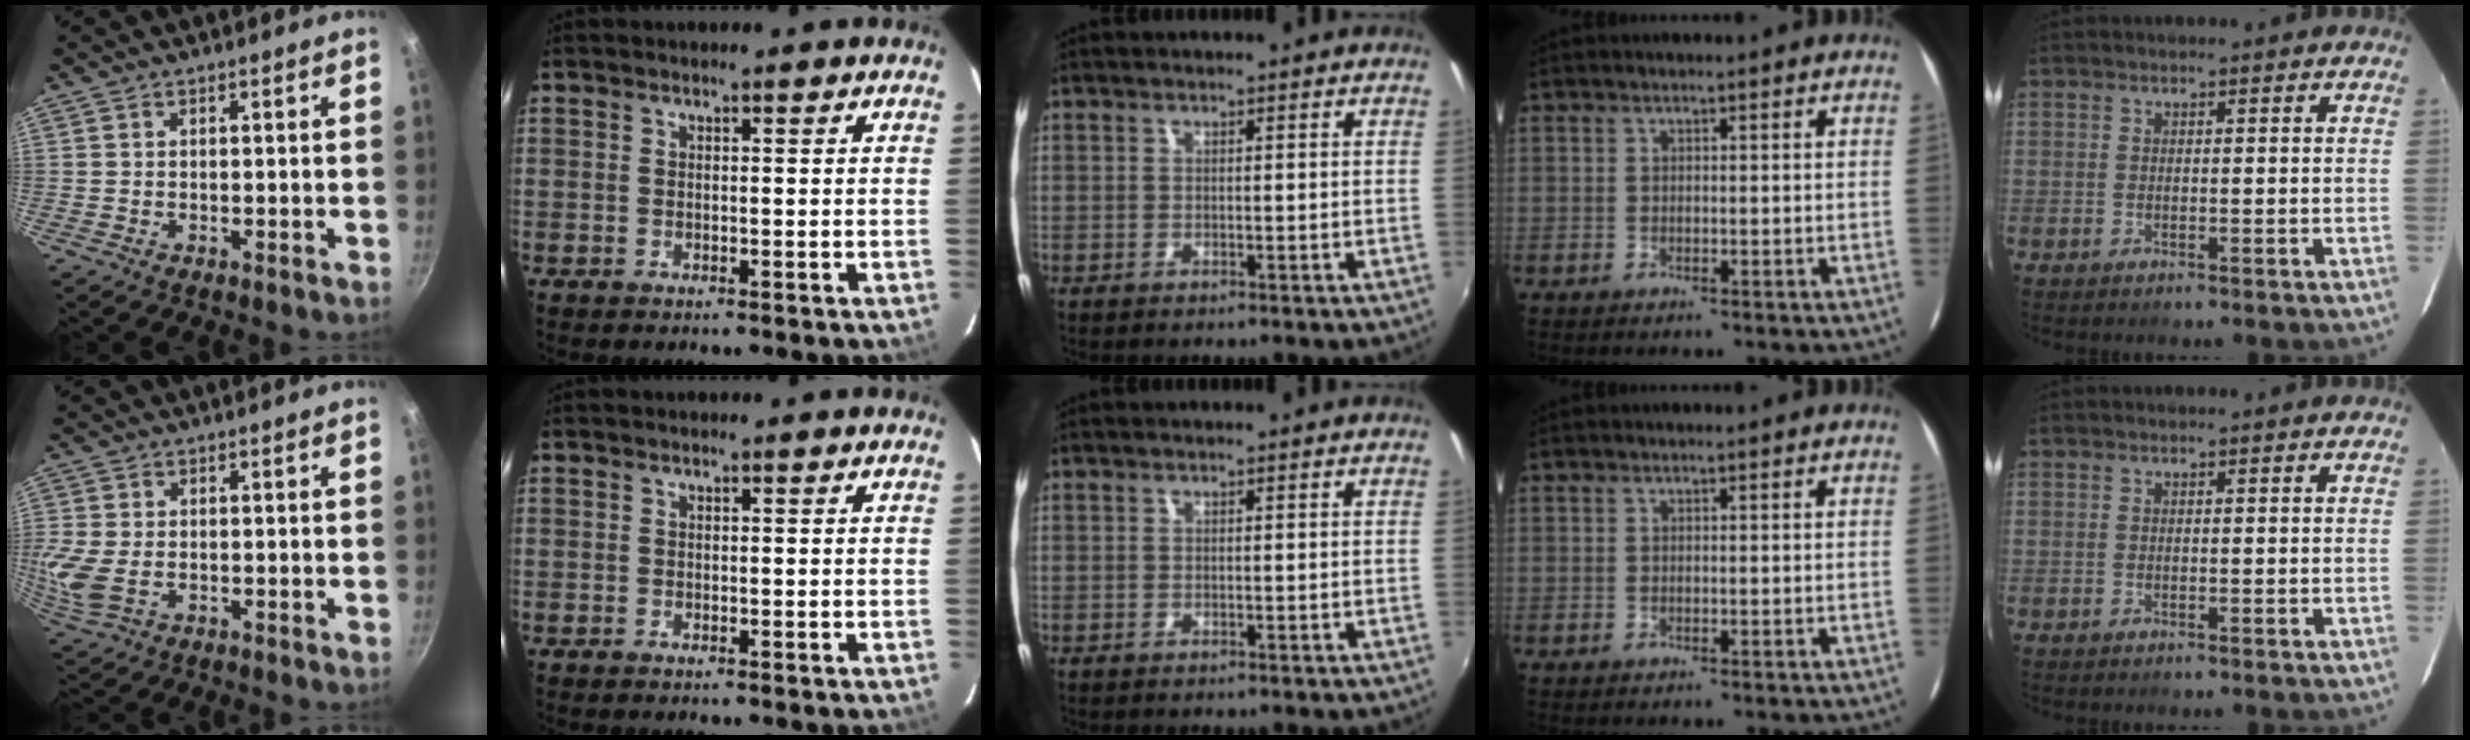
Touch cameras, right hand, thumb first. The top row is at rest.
{"thumb": {"total": 6.9, "force": [-1.1, 4.4, 5.2], "torque": [-0.118, -0.010, -0.020]}}